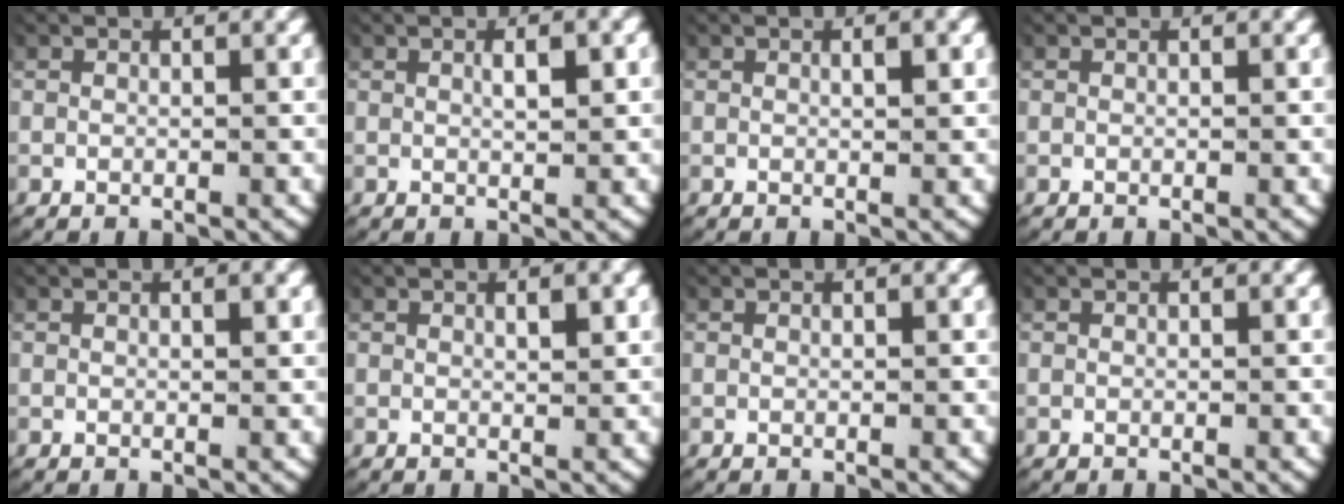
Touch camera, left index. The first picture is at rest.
{"total": 1.8, "force": [0.4, 0.4, 1.7], "torque": [-0.023, -0.001, 0.009]}
{"total": 1.2, "force": [0.3, 0.2, 1.1], "torque": [-0.012, -0.001, 0.006]}
{"total": 0.0}
{"total": 0.6, "force": [0.3, 0.0, 0.5], "torque": [-0.006, -0.001, 0.006]}
{"total": 1.1, "force": [0.5, 0.2, 1.0], "torque": [-0.012, -0.004, 0.009]}
{"total": 0.0}
{"total": 0.0}